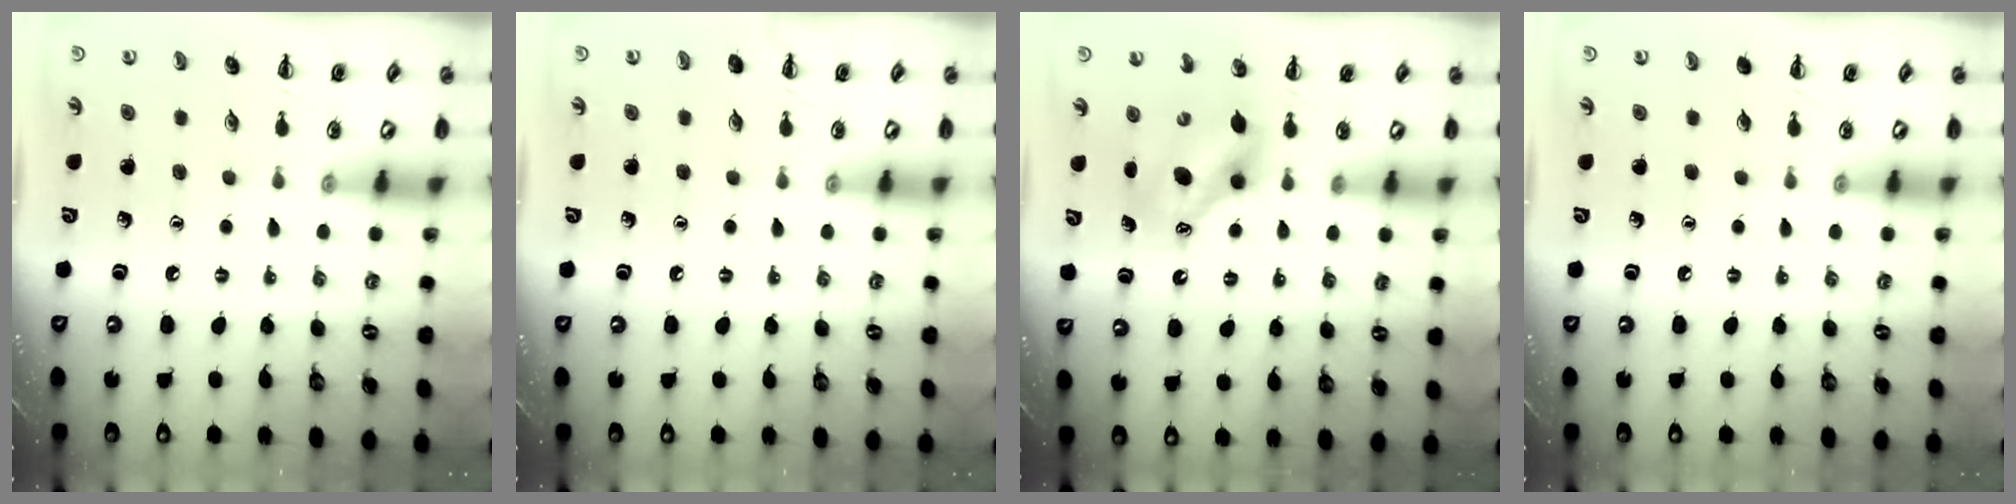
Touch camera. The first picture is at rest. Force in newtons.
{"total": 0.0}
{"total": 7.5, "press": 7.4, "slide": 1.4}
{"total": 0.0}